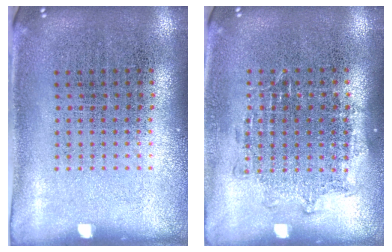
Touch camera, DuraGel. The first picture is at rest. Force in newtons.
{"total": 1.1, "press": 1.0, "slide": 0.5}